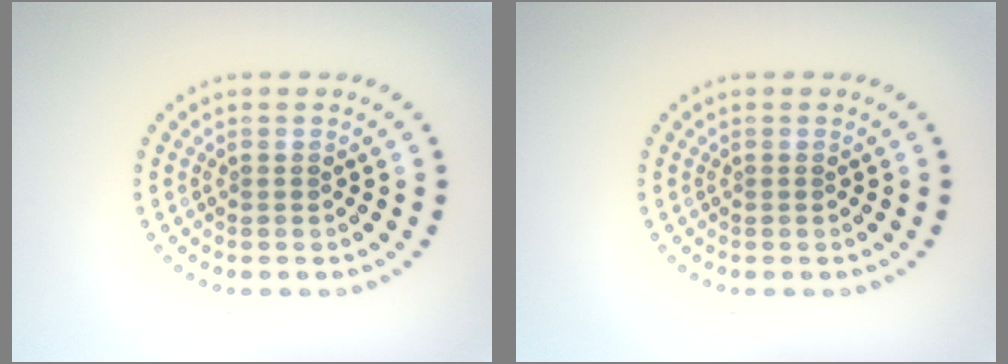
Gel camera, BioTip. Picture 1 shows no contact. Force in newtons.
{"total": 0.0}